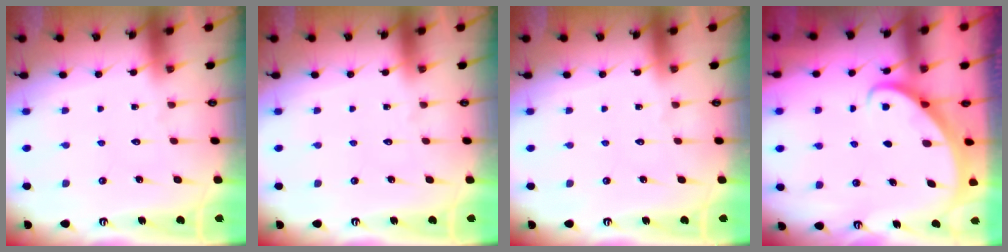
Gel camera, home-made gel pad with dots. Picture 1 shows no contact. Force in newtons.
{"total": 0.0}
{"total": 0.0}
{"total": 2.5, "press": 2.5, "slide": 0.2}